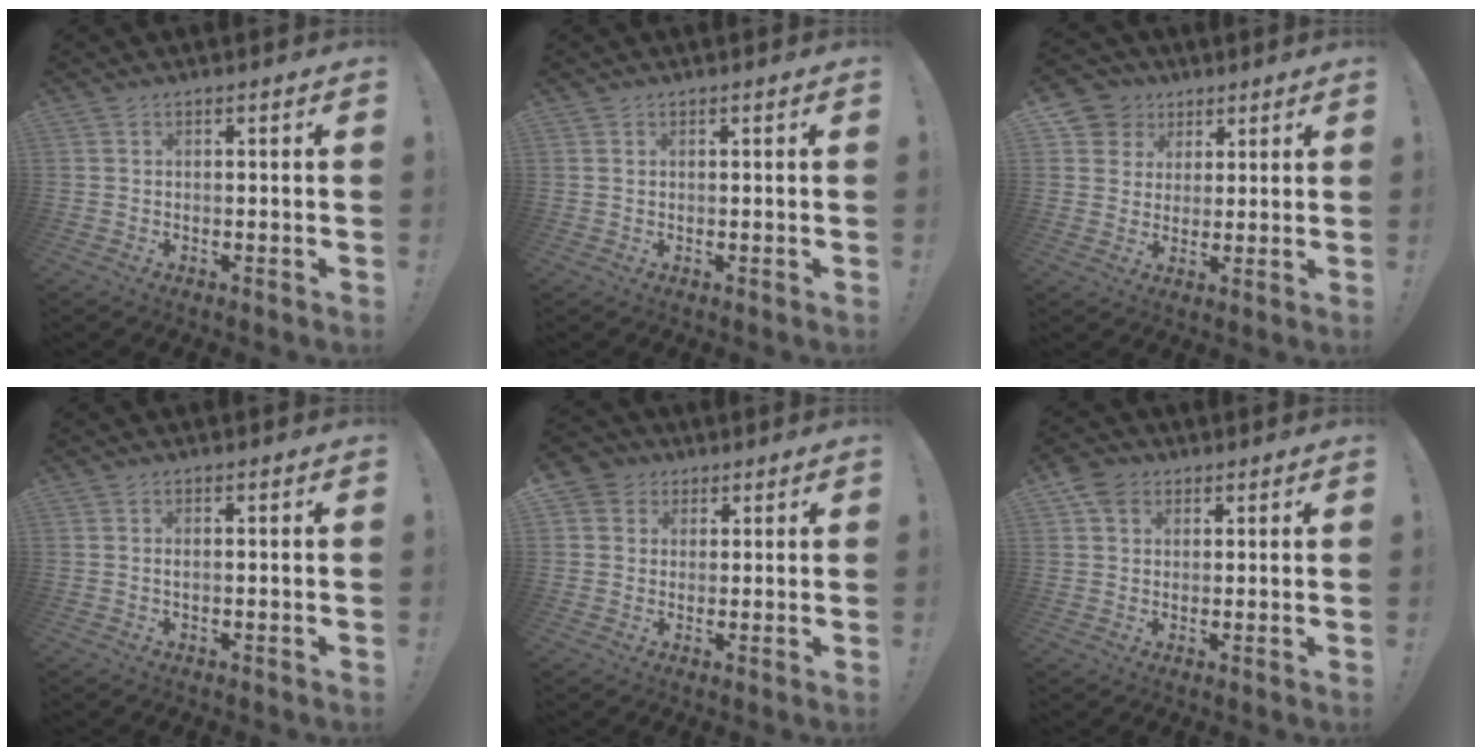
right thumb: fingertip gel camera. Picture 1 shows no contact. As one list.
[{"total": 0.8, "force": [0.5, 0.6, 0.1], "torque": [0.005, -0.002, 0.009]}, {"total": 8.3, "force": [3.3, 7.5, 1.6], "torque": [-0.029, -0.016, 0.069]}, {"total": 0.8, "force": [-0.2, 0.0, 0.8], "torque": [-0.013, 0.000, -0.004]}, {"total": 5.5, "force": [1.9, 5.0, 1.2], "torque": [-0.022, -0.003, 0.039]}, {"total": 5.7, "force": [2.7, 4.6, 2.0], "torque": [-0.032, -0.005, 0.054]}]